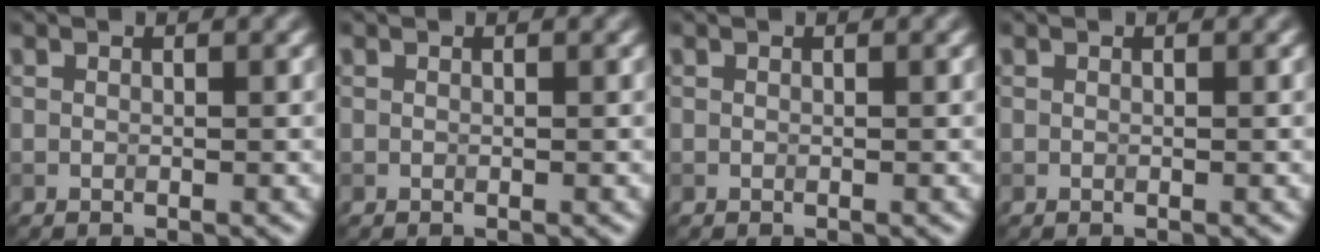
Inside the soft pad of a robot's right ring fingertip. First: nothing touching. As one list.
[{"total": 0.0}, {"total": 0.0}, {"total": 0.0}]